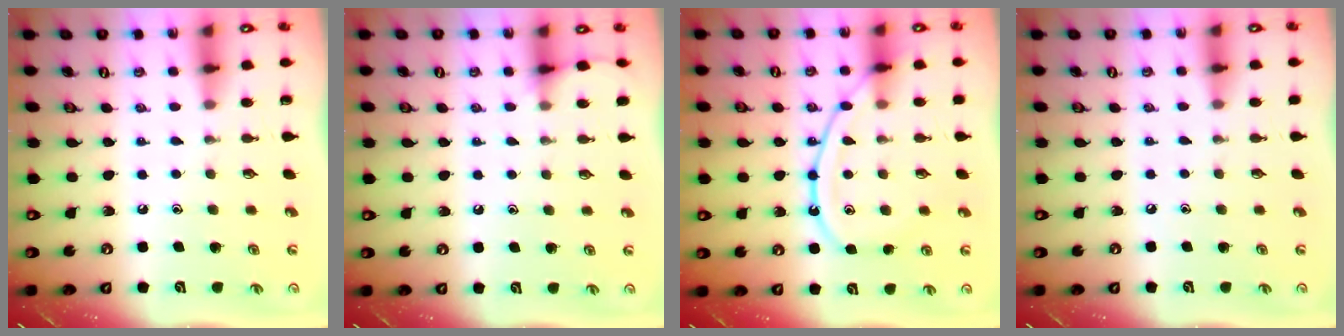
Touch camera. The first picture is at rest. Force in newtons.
{"total": 4.6, "press": 4.6, "slide": 0.6}
{"total": 13.7, "press": 13.6, "slide": 1.5}
{"total": 0.0}